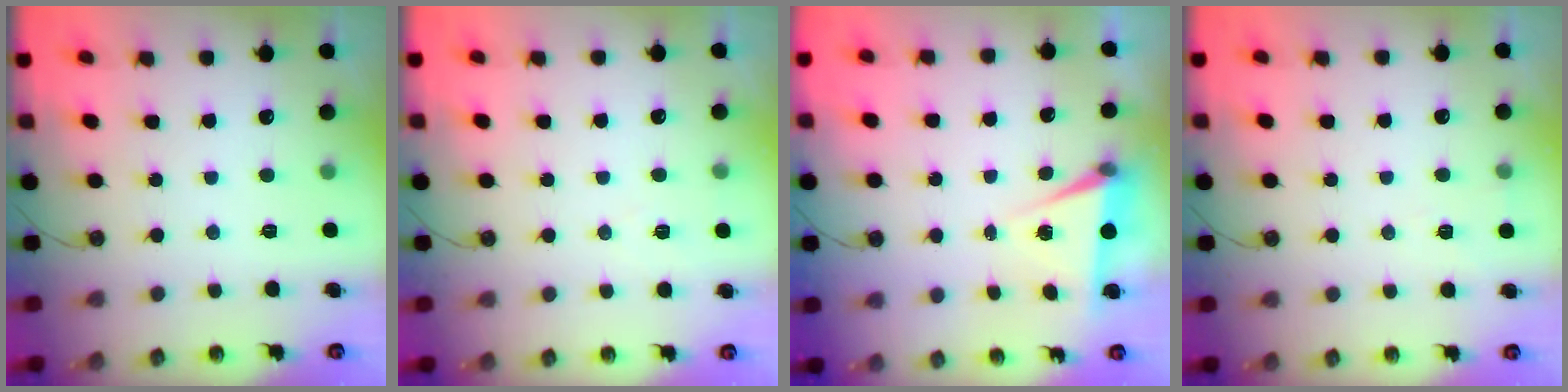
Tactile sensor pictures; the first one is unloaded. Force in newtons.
{"total": 5.6, "press": 3.5, "slide": 4.3}
{"total": 5.4, "press": 3.0, "slide": 4.5}
{"total": 5.2, "press": 3.2, "slide": 4.1}